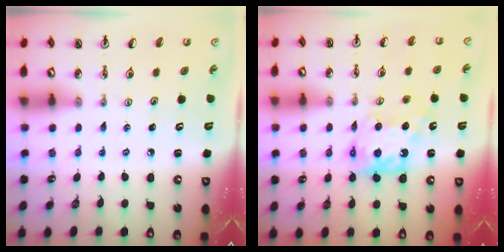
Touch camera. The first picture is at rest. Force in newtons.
{"total": 10.3, "press": 10.3, "slide": 0.4}